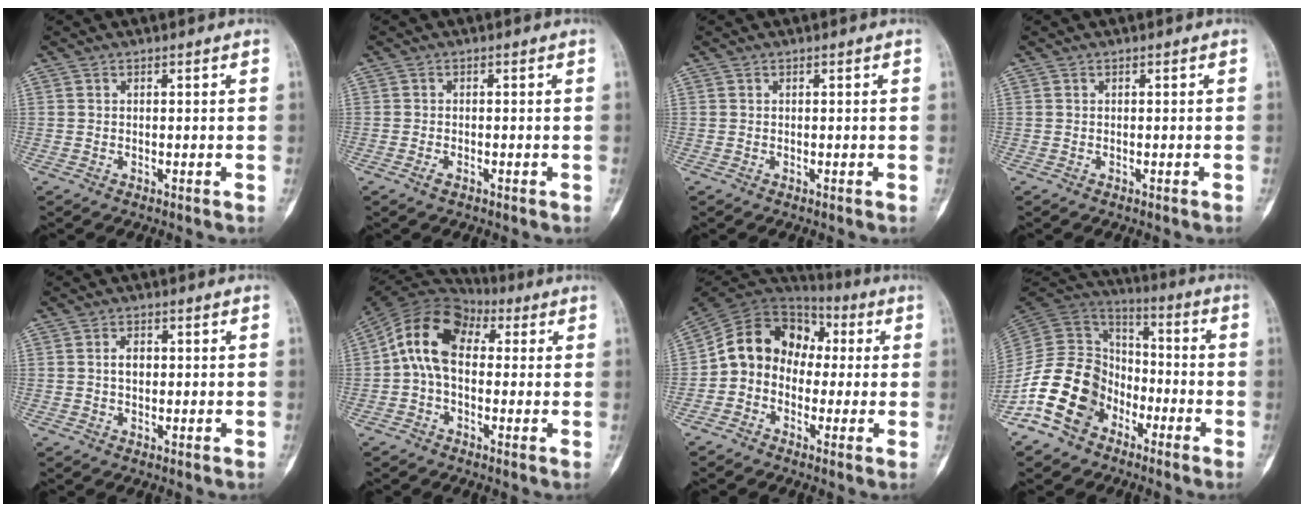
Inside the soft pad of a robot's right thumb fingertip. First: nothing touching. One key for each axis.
{"total": 1.4, "fx": -0.8, "fy": 0.7, "fz": 0.9, "tx": -0.024, "ty": 0.002, "tz": -0.015}
{"total": 0.0}
{"total": 0.0}
{"total": 2.5, "fx": 0.2, "fy": 1.7, "fz": 1.9, "tx": -0.028, "ty": 0.001, "tz": 0.002}
{"total": 12.8, "fx": 1.5, "fy": 8.6, "fz": 9.3, "tx": -0.155, "ty": 0.038, "tz": 0.013}
{"total": 13.9, "fx": 0.2, "fy": 11.3, "fz": 8.1, "tx": -0.109, "ty": 0.048, "tz": -0.009}
{"total": 15.8, "fx": -8.0, "fy": 11.6, "fz": 7.1, "tx": -0.115, "ty": 0.073, "tz": -0.158}